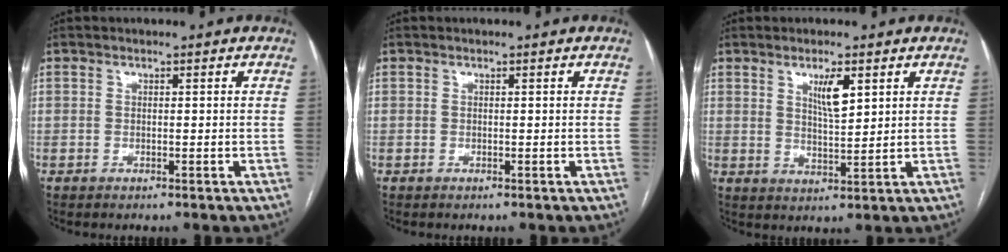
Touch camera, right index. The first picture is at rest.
{"total": 0.0}
{"total": 4.6, "force": [2.2, 0.9, 3.9], "torque": [-0.071, -0.006, 0.043]}